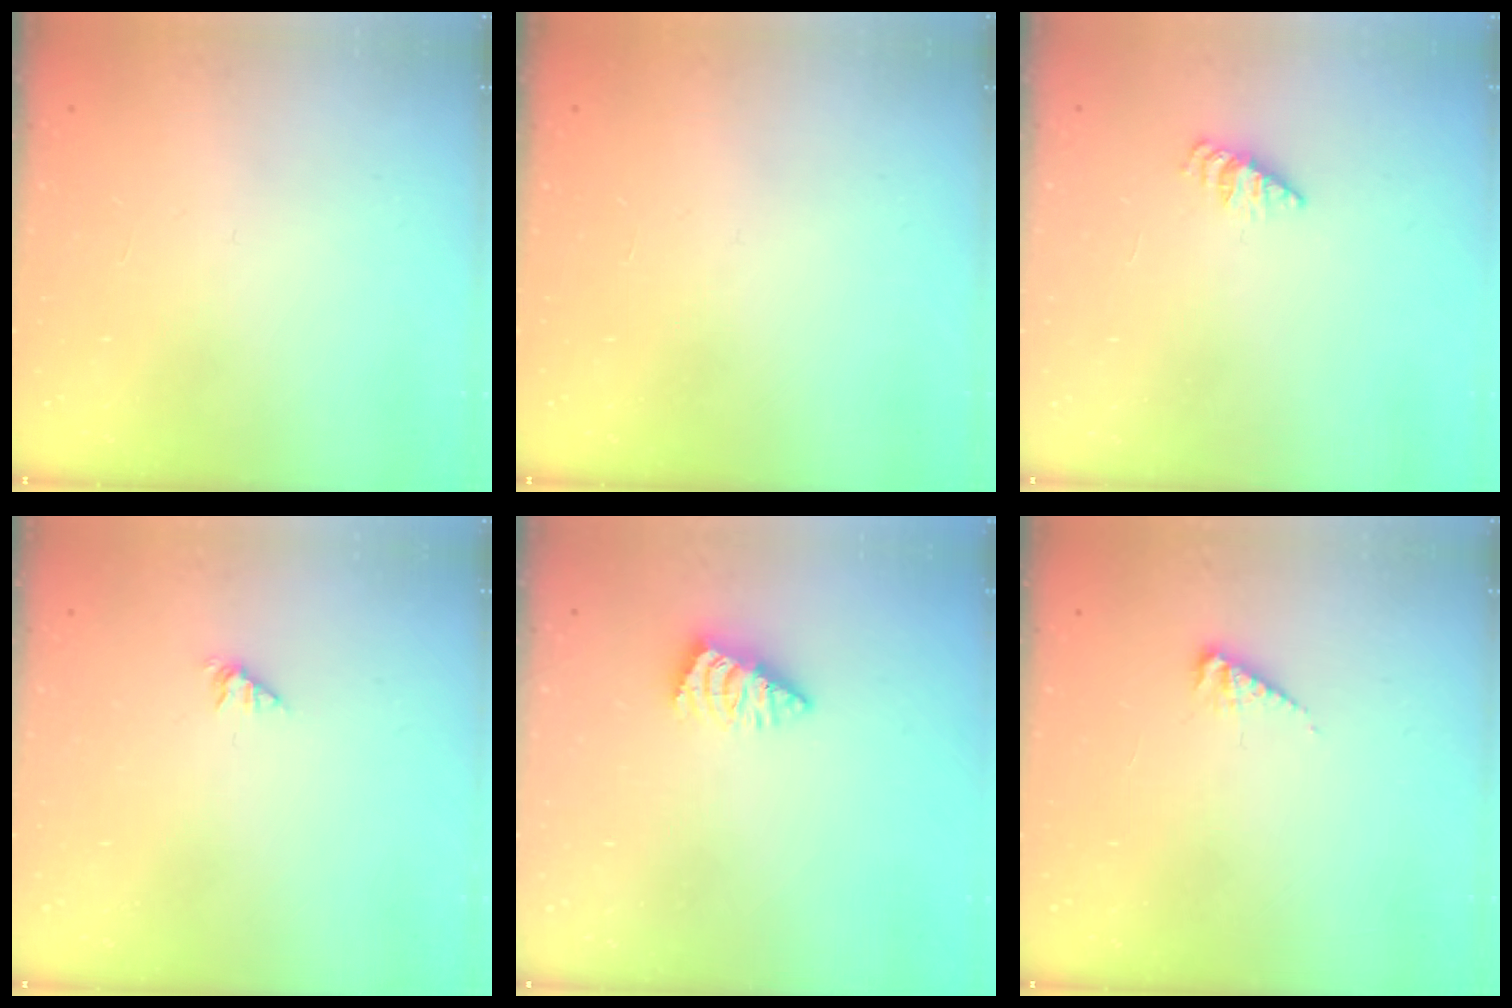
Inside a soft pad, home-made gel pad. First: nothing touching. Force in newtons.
{"total": 0.0}
{"total": 2.2, "press": 2.2, "slide": 0.3}
{"total": 1.0, "press": 1.0, "slide": 0.2}
{"total": 2.3, "press": 2.2, "slide": 0.4}
{"total": 2.9, "press": 2.9, "slide": 0.4}